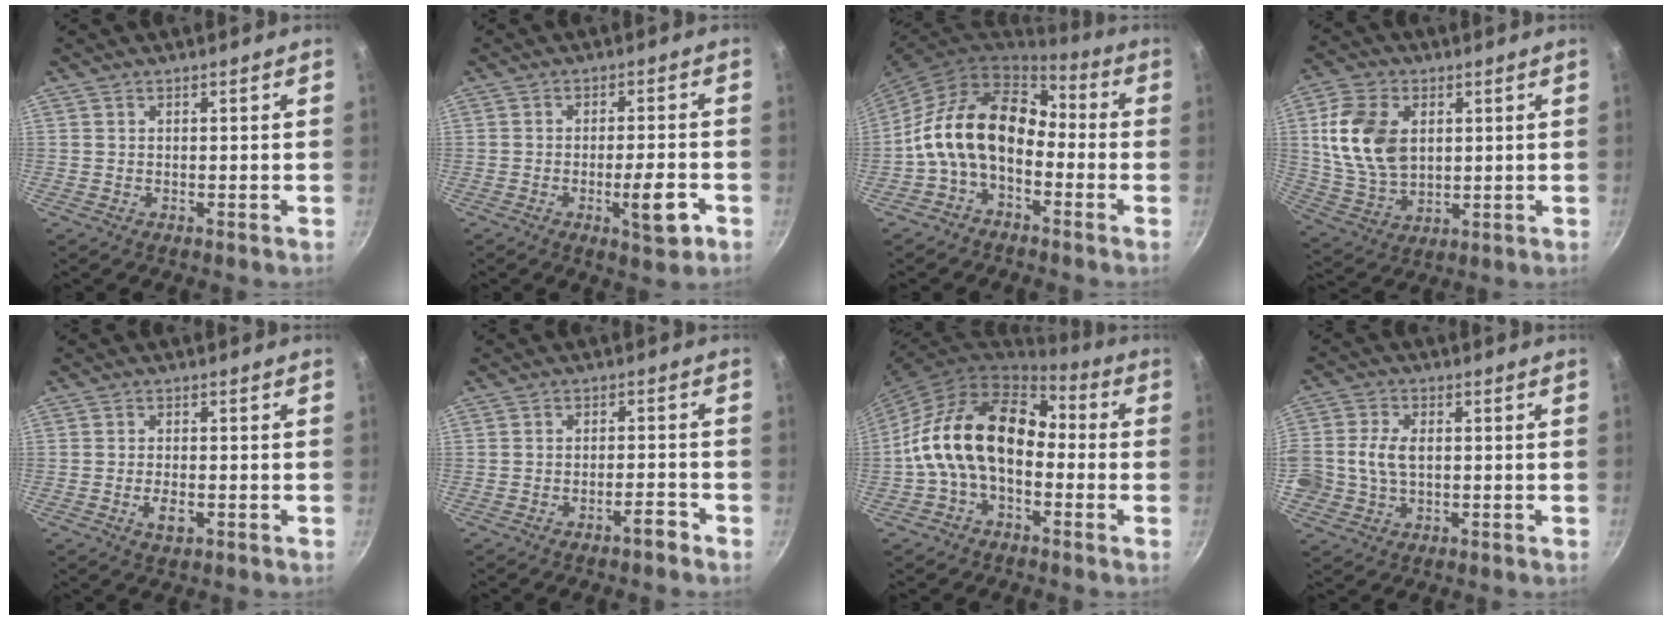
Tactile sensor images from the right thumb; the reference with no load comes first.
{"total": 7.1, "force": [-2.7, 1.7, 6.3], "torque": [-0.084, 0.015, -0.036]}
{"total": 14.8, "force": [-2.4, 9.8, 10.8], "torque": [-0.173, 0.048, -0.062]}
{"total": 14.2, "force": [2.9, 9.6, 10.1], "torque": [-0.176, -0.013, 0.062]}
{"total": 3.3, "force": [-1.1, 1.6, 2.7], "torque": [-0.050, 0.004, -0.021]}
{"total": 3.1, "force": [-2.4, 0.6, 1.9], "torque": [-0.027, 0.027, -0.032]}
{"total": 16.6, "force": [-1.3, 10.8, 12.6], "torque": [-0.198, 0.046, -0.041]}
{"total": 8.6, "force": [0.0, 6.3, 5.9], "torque": [-0.114, 0.015, -0.005]}